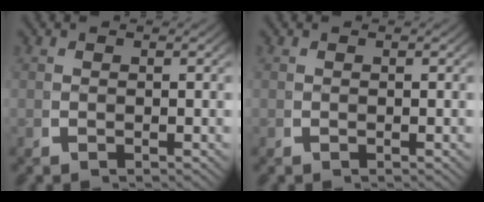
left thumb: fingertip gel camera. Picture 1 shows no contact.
{"total": 0.0}